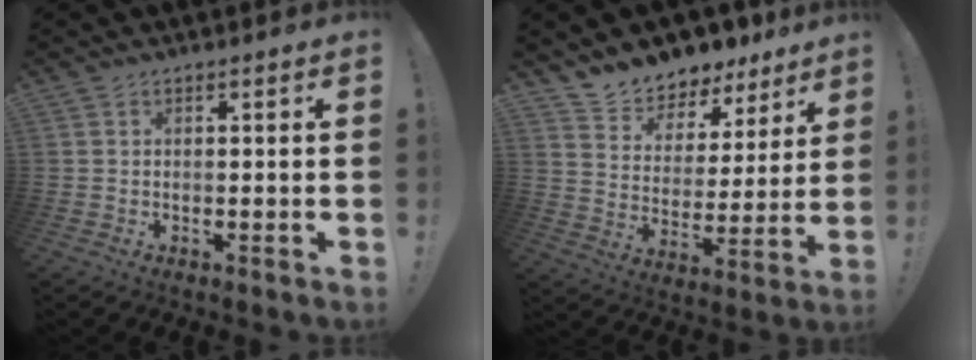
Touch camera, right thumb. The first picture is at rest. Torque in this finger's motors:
{"motor_torque": [0.01, 0.20, -0.04, 0.35, 0.00]}